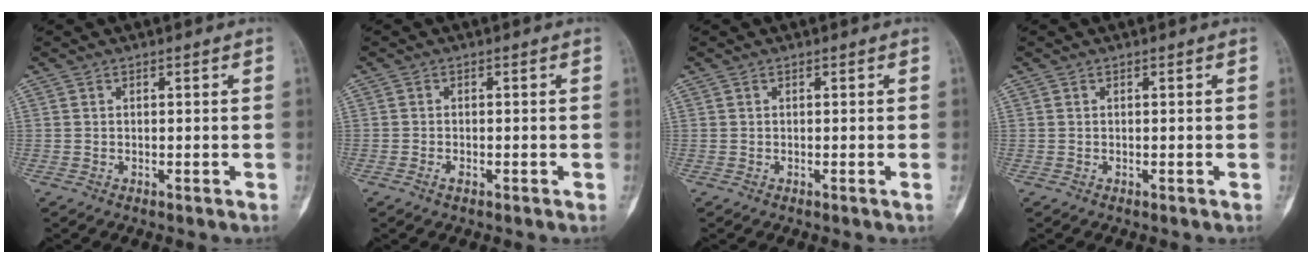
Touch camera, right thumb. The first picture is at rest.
{"total": 1.2, "force": [-0.7, 0.6, 0.8], "torque": [-0.019, 0.002, -0.012]}
{"total": 1.4, "force": [0.1, -0.1, -1.4], "torque": [0.023, 0.003, 0.000]}
{"total": 0.0}